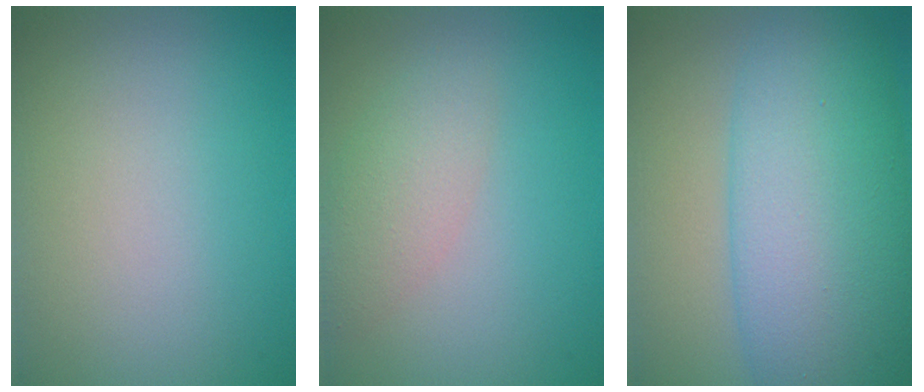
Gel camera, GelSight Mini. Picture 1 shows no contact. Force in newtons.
{"total": 2.9, "press": 2.9, "slide": 0.2}
{"total": 12.1, "press": 12.1, "slide": 0.3}